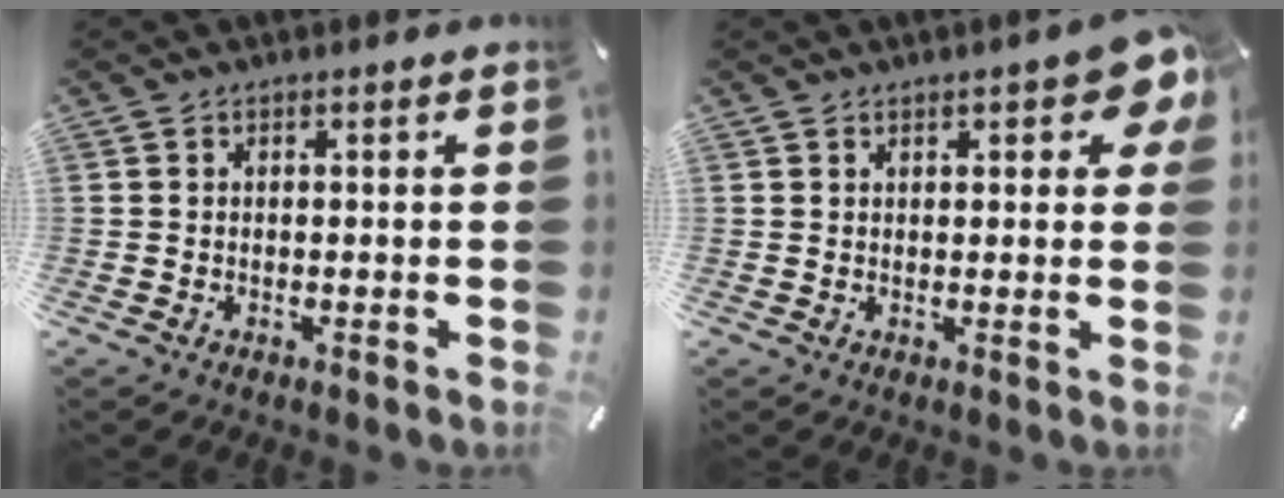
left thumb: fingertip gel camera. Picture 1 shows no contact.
{"total": 6.9, "force": [3.1, 2.8, 5.4], "torque": [-0.075, -0.005, 0.052]}